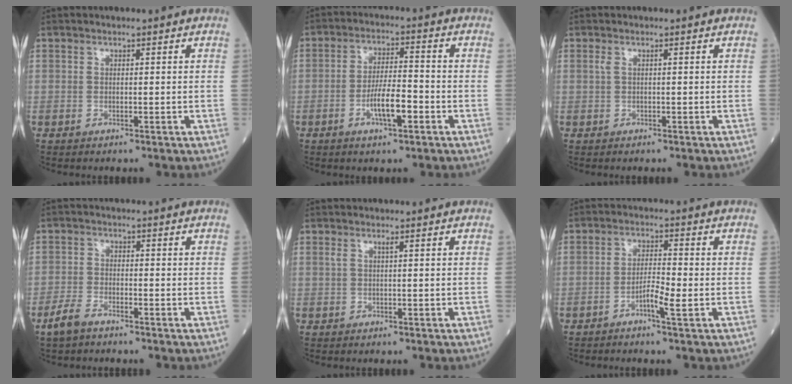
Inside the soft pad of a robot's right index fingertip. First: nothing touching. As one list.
[{"total": 6.4, "force": [-2.5, 1.4, 5.8], "torque": [-0.107, 0.005, -0.044]}, {"total": 0.8, "force": [0.3, 0.1, 0.8], "torque": [-0.025, 0.012, 0.006]}, {"total": 3.4, "force": [-2.8, 1.0, 1.7], "torque": [-0.043, -0.002, -0.054]}, {"total": 0.9, "force": [0.4, -0.1, 0.8], "torque": [-0.024, 0.009, 0.011]}, {"total": 3.4, "force": [-1.6, -0.1, 3.1], "torque": [-0.056, 0.000, -0.032]}]